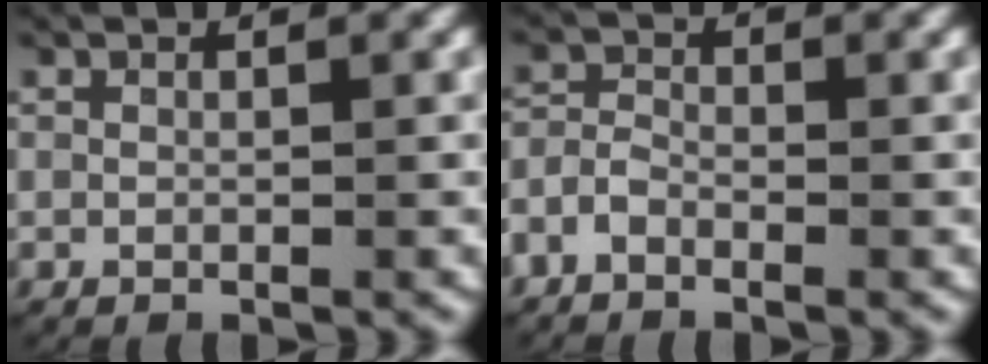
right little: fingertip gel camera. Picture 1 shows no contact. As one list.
[{"total": 2.2, "force": [-1.3, 1.6, 0.9], "torque": [-0.030, -0.004, -0.028]}]